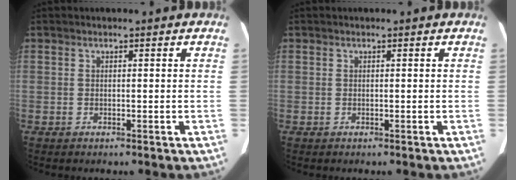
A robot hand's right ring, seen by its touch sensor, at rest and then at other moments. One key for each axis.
{"total": 0.0}